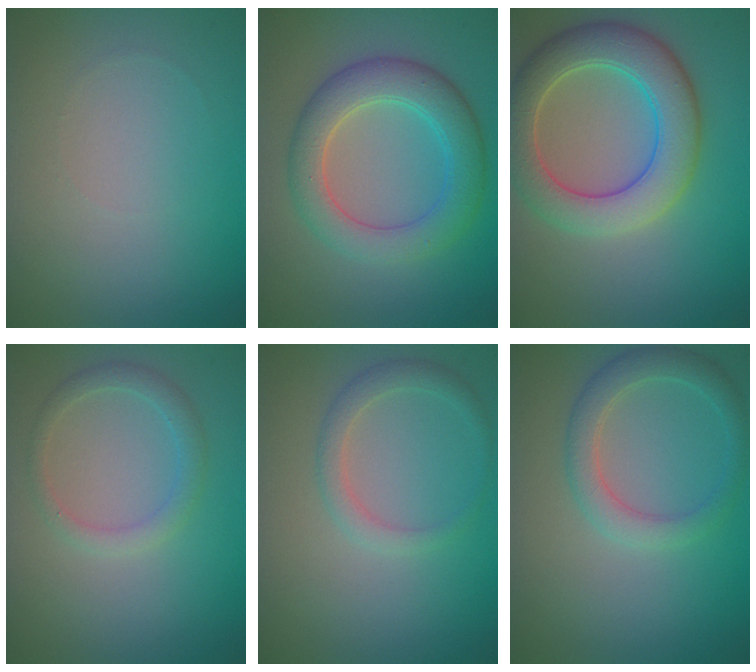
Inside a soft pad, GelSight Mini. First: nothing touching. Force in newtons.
{"total": 5.5, "press": 5.5, "slide": 0.2}
{"total": 6.9, "press": 6.9, "slide": 0.8}
{"total": 1.9, "press": 1.9, "slide": 0.1}
{"total": 1.9, "press": 1.9, "slide": 0.1}
{"total": 2.8, "press": 2.8, "slide": 0.2}